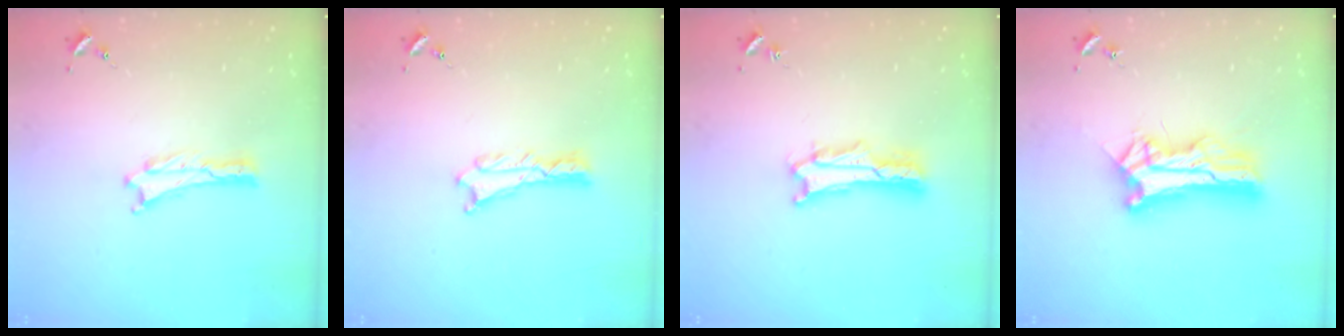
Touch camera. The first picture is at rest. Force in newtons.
{"total": 0.7, "press": 0.6, "slide": 0.2}
{"total": 2.1, "press": 2.1, "slide": 0.3}
{"total": 11.7, "press": 11.6, "slide": 1.0}